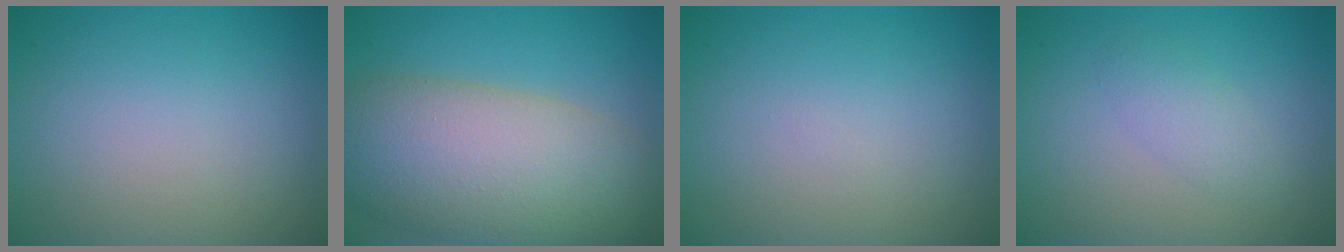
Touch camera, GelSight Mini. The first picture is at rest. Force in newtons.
{"total": 12.3, "press": 12.2, "slide": 0.6}
{"total": 0.0}
{"total": 1.9, "press": 1.9, "slide": 0.2}